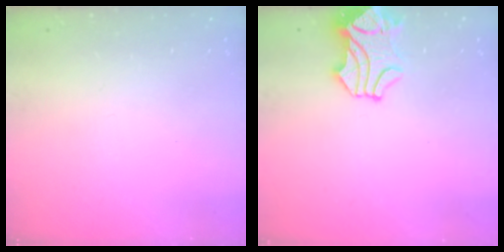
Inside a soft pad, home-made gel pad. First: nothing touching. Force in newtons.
{"total": 1.0, "press": 0.4, "slide": 0.9}